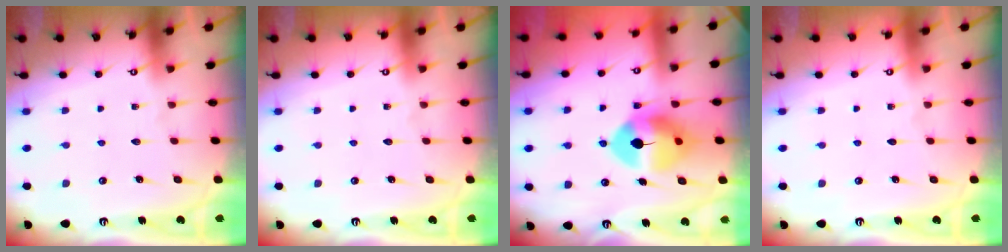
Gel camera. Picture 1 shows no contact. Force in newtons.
{"total": 0.0}
{"total": 9.3, "press": 9.3, "slide": 1.2}
{"total": 0.0}